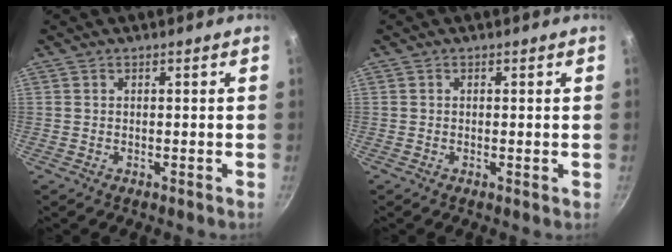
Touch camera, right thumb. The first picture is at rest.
{"total": 0.5, "force": [0.0, 0.1, 0.5], "torque": [-0.008, -0.001, -0.002]}